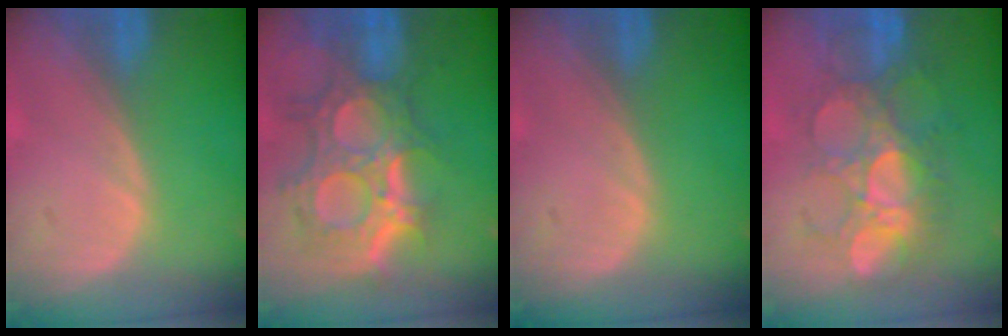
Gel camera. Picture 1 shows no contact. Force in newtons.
{"total": 11.9, "press": 10.7, "slide": 5.3}
{"total": 0.0}
{"total": 8.9, "press": 8.8, "slide": 1.7}